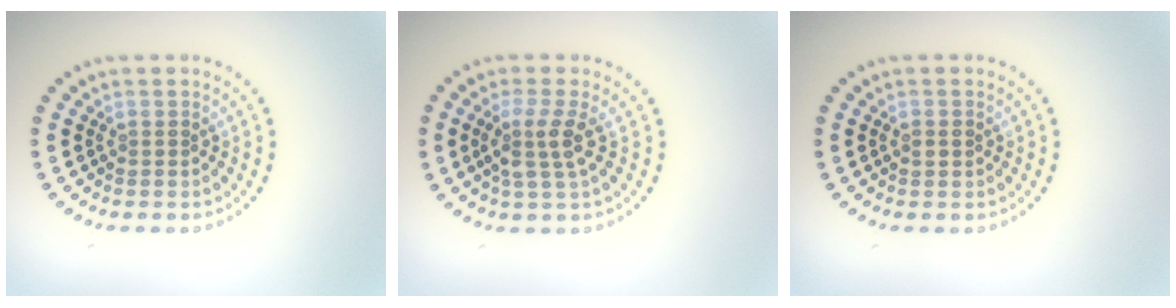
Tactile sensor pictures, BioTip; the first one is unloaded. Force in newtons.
{"total": 2.7, "press": 2.2, "slide": 1.6}
{"total": 1.0, "press": 1.0, "slide": 0.0}